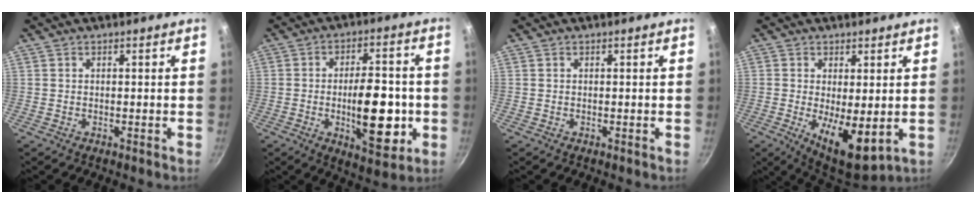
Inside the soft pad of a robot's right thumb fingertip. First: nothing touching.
{"total": 15.3, "force": [-2.8, 6.8, 13.5], "torque": [-0.165, 0.008, -0.033]}
{"total": 0.0}
{"total": 10.0, "force": [-0.9, 3.9, 9.2], "torque": [-0.132, -0.024, -0.002]}